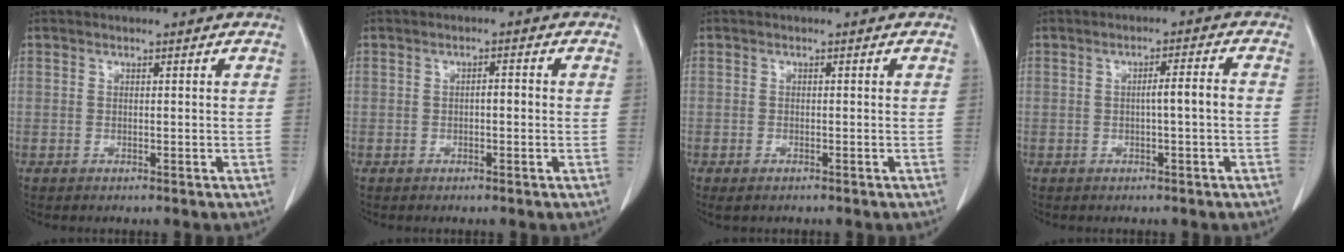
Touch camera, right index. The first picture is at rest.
{"total": 1.5, "force": [-0.2, 0.4, 1.4], "torque": [-0.022, 0.004, -0.003]}
{"total": 1.2, "force": [-0.8, 0.5, 0.8], "torque": [-0.018, -0.004, -0.006]}
{"total": 3.3, "force": [-0.4, -0.1, 3.2], "torque": [-0.051, 0.005, -0.006]}